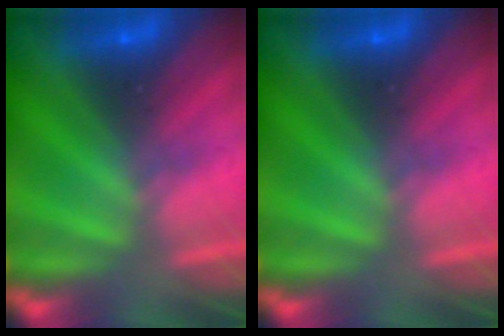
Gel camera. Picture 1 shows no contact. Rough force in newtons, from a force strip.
{"total": 0.0}